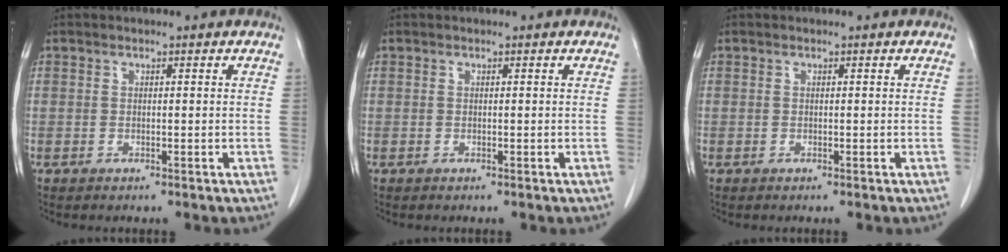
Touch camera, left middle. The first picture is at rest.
{"total": 0.0}
{"total": 0.0}